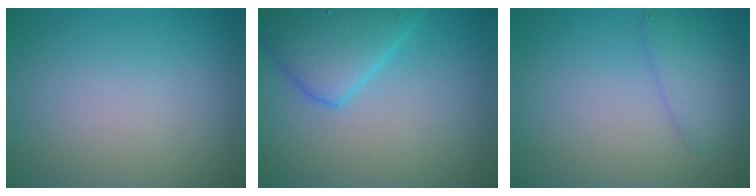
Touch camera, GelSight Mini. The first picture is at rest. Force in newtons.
{"total": 5.2, "press": 5.2, "slide": 0.2}
{"total": 2.3, "press": 2.3, "slide": 0.1}